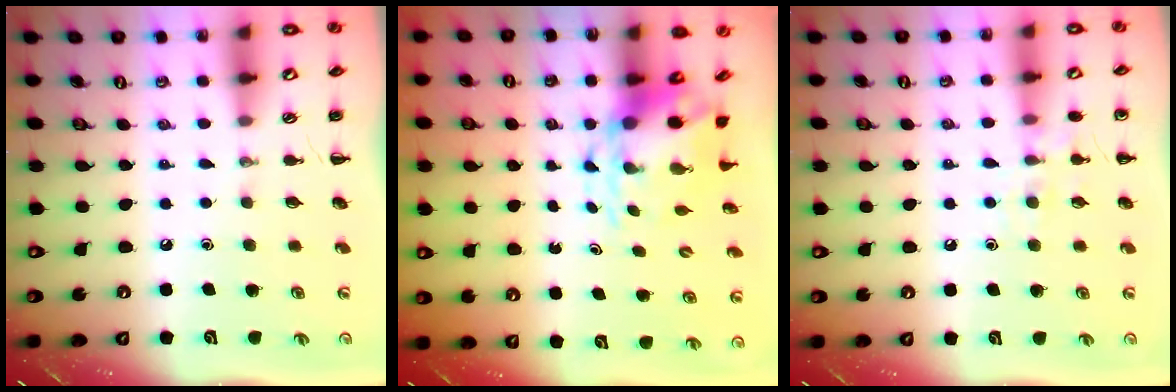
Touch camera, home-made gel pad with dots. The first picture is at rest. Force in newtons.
{"total": 5.9, "press": 5.8, "slide": 1.1}
{"total": 7.4, "press": 7.3, "slide": 1.0}